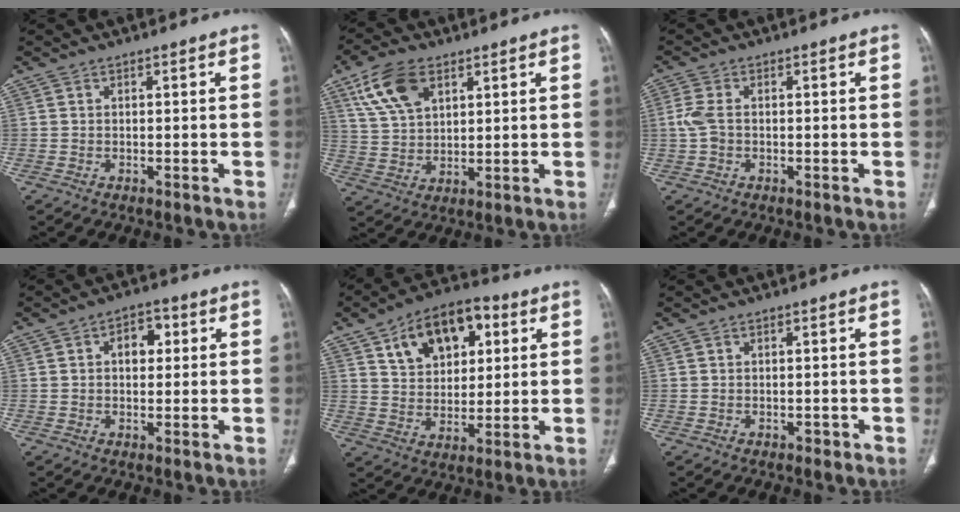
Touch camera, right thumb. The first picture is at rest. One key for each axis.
{"total": 10.7, "fx": 5.5, "fy": 6.0, "fz": 7.0, "tx": -0.125, "ty": -0.012, "tz": 0.114}
{"total": 3.3, "fx": -0.2, "fy": 2.1, "fz": 2.6, "tx": -0.073, "ty": 0.006, "tz": -0.006}
{"total": 5.3, "fx": 1.2, "fy": 3.5, "fz": 3.7, "tx": -0.034, "ty": 0.009, "tz": 0.013}
{"total": 15.3, "fx": 6.3, "fy": 9.5, "fz": 10.3, "tx": -0.122, "ty": -0.003, "tz": 0.106}
{"total": 0.7, "fx": -0.4, "fy": 0.5, "fz": 0.2, "tx": 0.002, "ty": 0.002, "tz": -0.005}